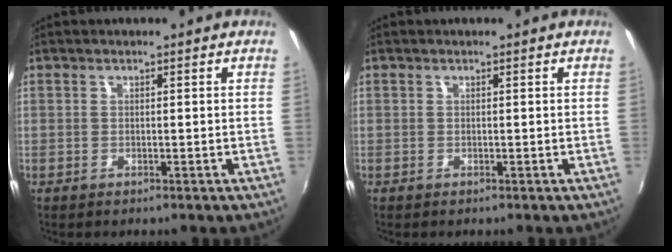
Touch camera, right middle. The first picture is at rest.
{"total": 0.0}